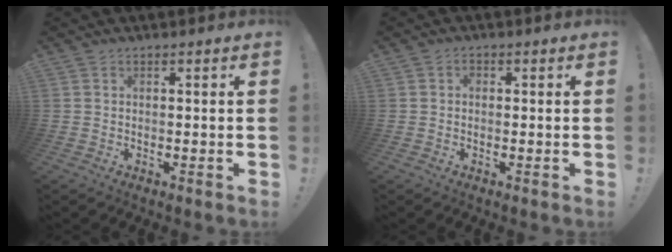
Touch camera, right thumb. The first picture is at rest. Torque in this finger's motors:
{"motor_torque": [0.19, 0.36, 0.35, -0.23, -0.03]}